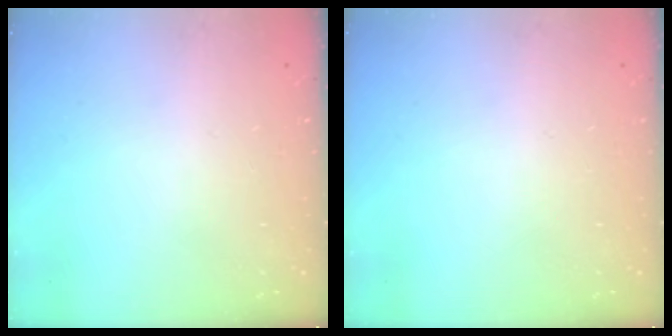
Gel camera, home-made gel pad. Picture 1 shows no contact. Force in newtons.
{"total": 0.0}